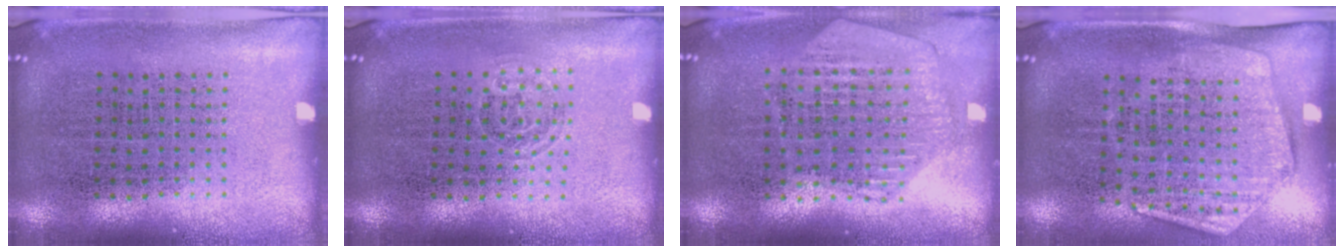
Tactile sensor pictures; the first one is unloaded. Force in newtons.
{"total": 0.7, "press": 0.4, "slide": 0.6}
{"total": 0.9, "press": 0.8, "slide": 0.1}
{"total": 1.9, "press": 1.6, "slide": 1.0}